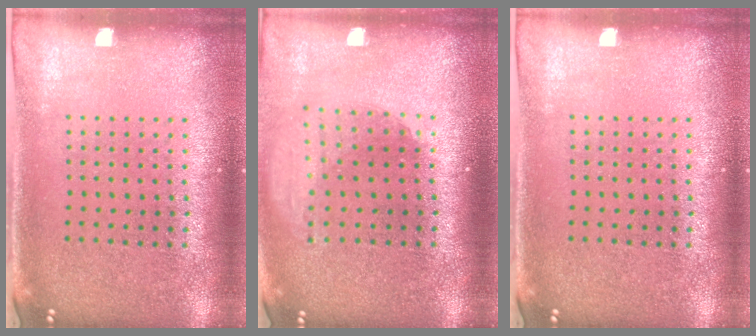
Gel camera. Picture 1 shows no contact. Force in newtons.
{"total": 1.9, "press": 1.5, "slide": 1.1}
{"total": 0.0}